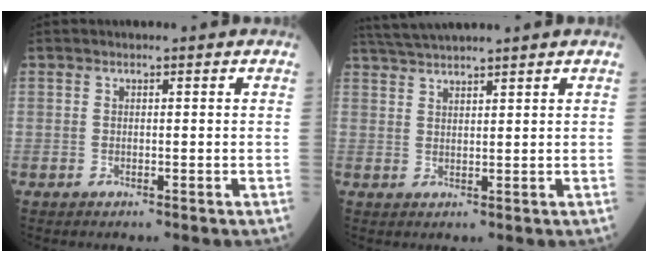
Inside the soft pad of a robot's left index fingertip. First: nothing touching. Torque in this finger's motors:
{"motor_torque": [0.24, -0.53, 0.18, 0.13]}